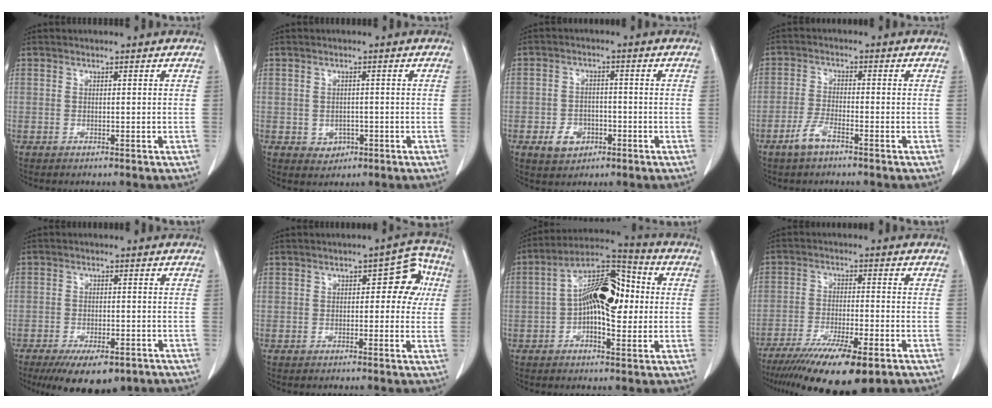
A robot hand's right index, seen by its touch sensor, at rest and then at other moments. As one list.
[{"total": 2.5, "force": [-0.8, 2.2, 1.0], "torque": [-0.009, 0.004, -0.002]}, {"total": 4.8, "force": [-2.0, 3.6, 2.4], "torque": [-0.039, 0.004, -0.027]}, {"total": 3.9, "force": [-2.7, 0.9, 2.6], "torque": [-0.059, -0.001, -0.055]}, {"total": 10.0, "force": [-7.0, 4.2, 5.8], "torque": [-0.080, -0.006, -0.103]}, {"total": 6.4, "force": [0.7, 3.4, 5.4], "torque": [-0.046, 0.036, 0.002]}, {"total": 12.9, "force": [0.2, 5.3, 11.8], "torque": [-0.208, 0.039, 0.000]}, {"total": 14.2, "force": [-9.7, 2.7, 9.9], "torque": [-0.160, -0.034, -0.159]}]